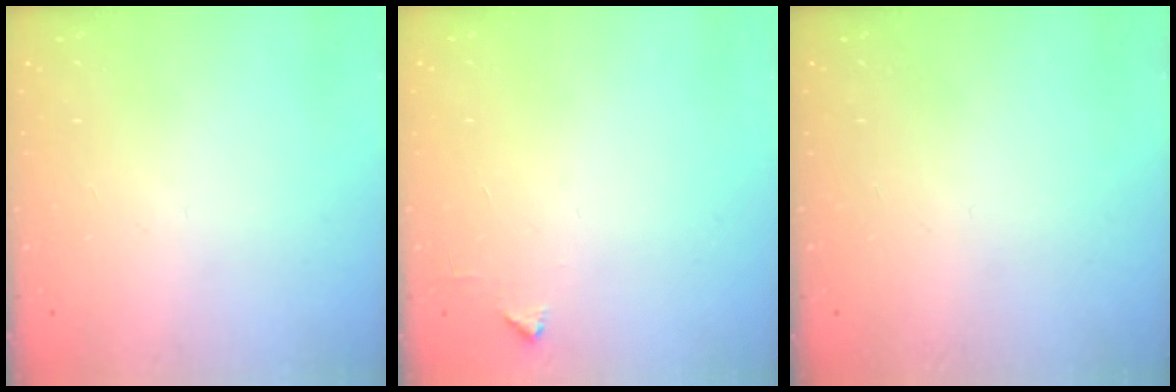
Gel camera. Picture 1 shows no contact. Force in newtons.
{"total": 2.1, "press": 2.1, "slide": 0.3}
{"total": 0.0}